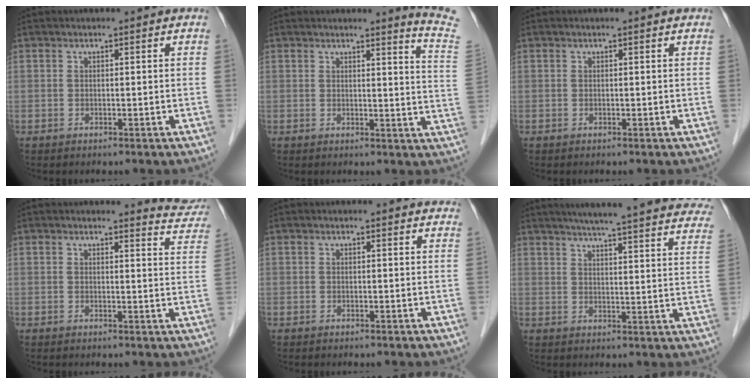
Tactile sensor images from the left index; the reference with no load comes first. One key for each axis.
{"total": 7.3, "fx": 6.8, "fy": -1.6, "fz": 2.0, "tx": -0.023, "ty": -0.080, "tz": 0.052}
{"total": 0.0}
{"total": 5.2, "fx": 5.2, "fy": 0.5, "fz": -0.1, "tx": 0.009, "ty": -0.034, "tz": 0.031}
{"total": 2.0, "fx": 1.9, "fy": 0.4, "fz": 0.4, "tx": -0.008, "ty": -0.002, "tz": 0.009}
{"total": 28.7, "fx": 25.4, "fy": 2.3, "fz": 13.0, "tx": -0.178, "ty": -0.044, "tz": 0.296}